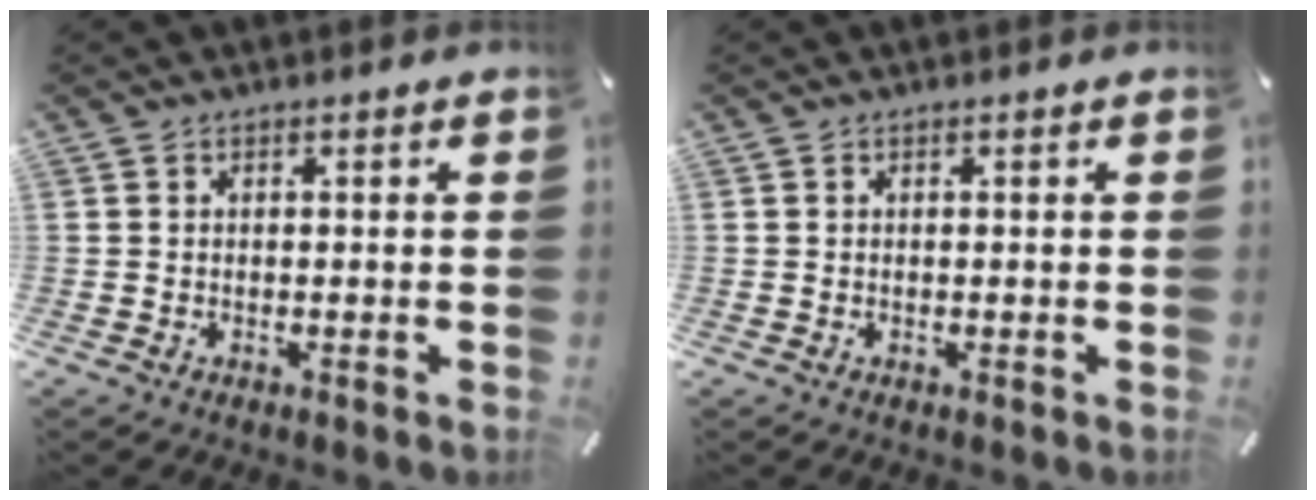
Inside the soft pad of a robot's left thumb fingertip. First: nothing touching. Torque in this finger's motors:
{"motor_torque": [0.00, -0.11, 0.07, -0.01, -0.07]}